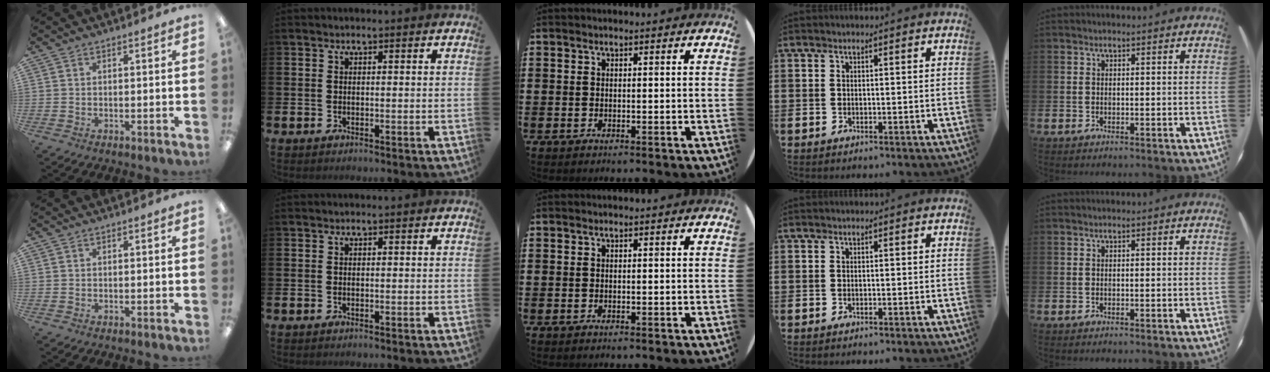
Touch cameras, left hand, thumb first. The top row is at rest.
{}